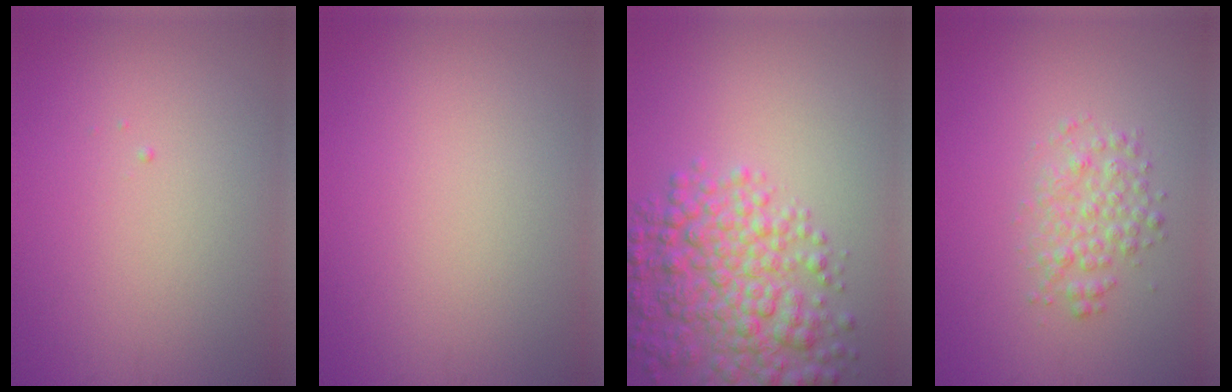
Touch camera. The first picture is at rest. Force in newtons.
{"total": 0.0}
{"total": 6.6, "press": 6.6, "slide": 0.2}
{"total": 2.5, "press": 2.5, "slide": 0.1}